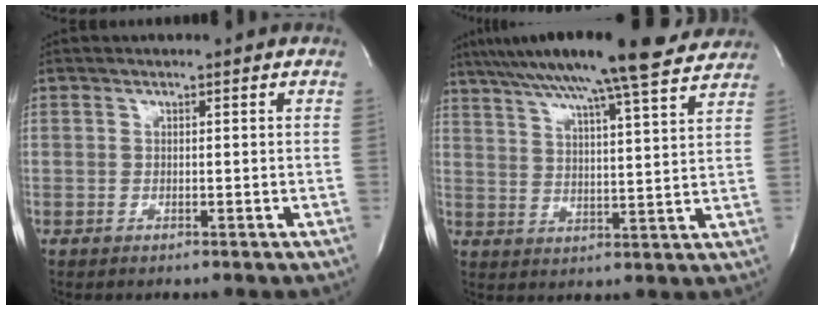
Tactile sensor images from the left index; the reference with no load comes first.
{"total": 21.8, "force": [18.2, 1.2, 12.0], "torque": [-0.204, 0.031, 0.257]}